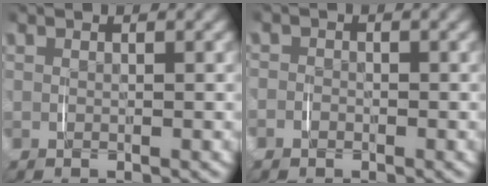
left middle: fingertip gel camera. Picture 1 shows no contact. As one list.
[{"total": 1.6, "force": [-0.7, 1.5, 0.0], "torque": [-0.007, -0.003, -0.020]}]